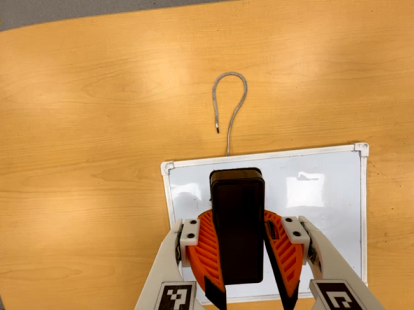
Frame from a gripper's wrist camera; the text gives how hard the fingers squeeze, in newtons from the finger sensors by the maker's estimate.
{"total": 12.0, "left": 11.0, "right": 13.0}